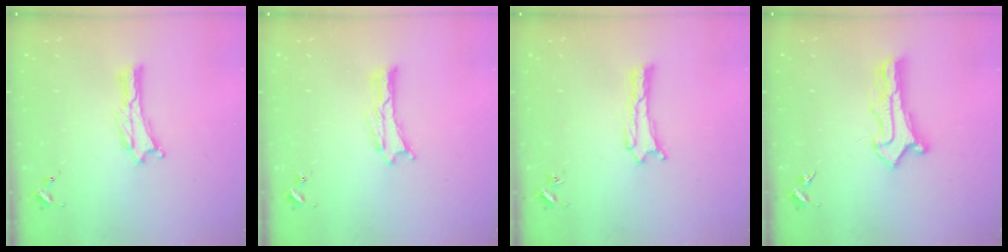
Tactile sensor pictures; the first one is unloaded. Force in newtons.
{"total": 0.0}
{"total": 0.0}
{"total": 2.9, "press": 2.9, "slide": 0.3}